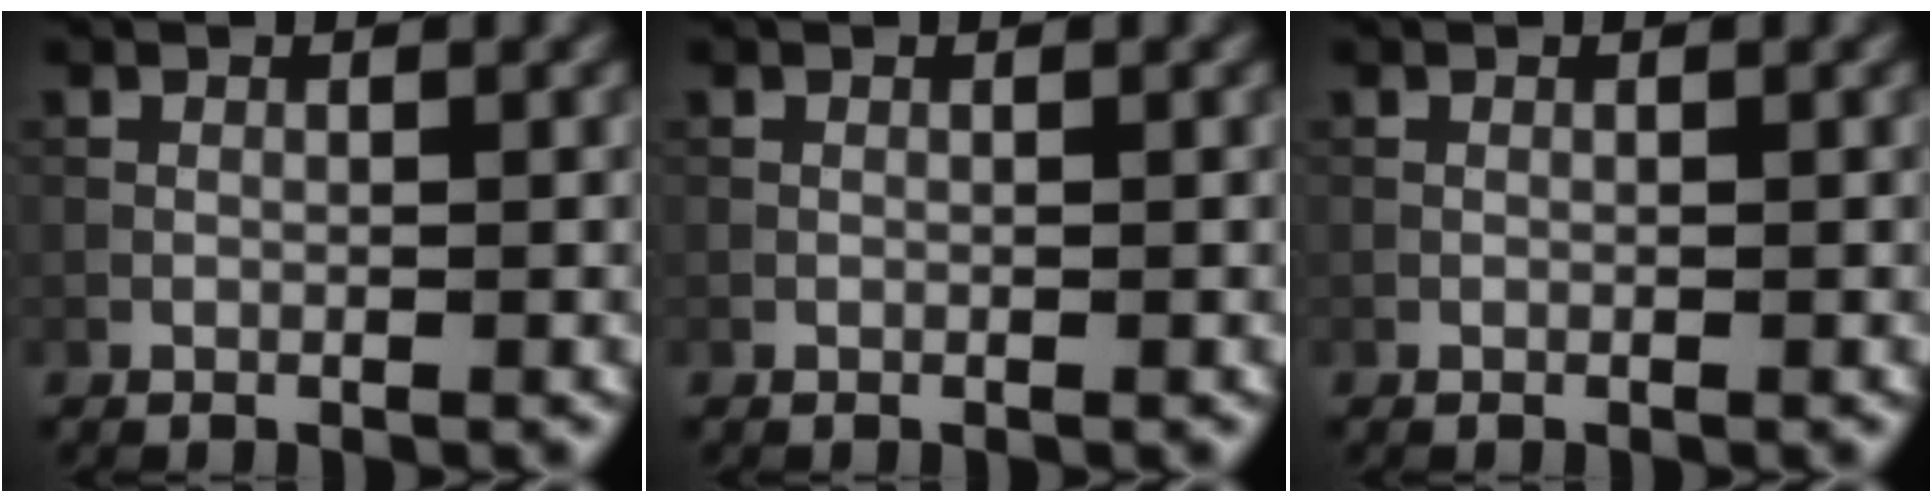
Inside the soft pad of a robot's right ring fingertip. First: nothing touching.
{"total": 0.0}
{"total": 0.0}